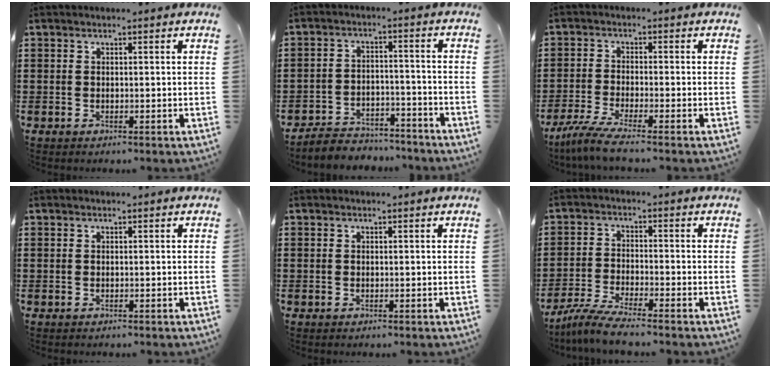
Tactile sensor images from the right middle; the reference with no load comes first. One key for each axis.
{"total": 4.5, "fx": -4.4, "fy": 0.9, "fz": 0.3, "tx": -0.008, "ty": 0.008, "tz": -0.092}
{"total": 4.3, "fx": -3.4, "fy": -0.3, "fz": 2.6, "tx": -0.066, "ty": -0.019, "tz": -0.069}
{"total": 0.0}
{"total": 0.0}
{"total": 5.0, "fx": -4.5, "fy": -0.1, "fz": 2.2, "tx": -0.058, "ty": -0.018, "tz": -0.090}